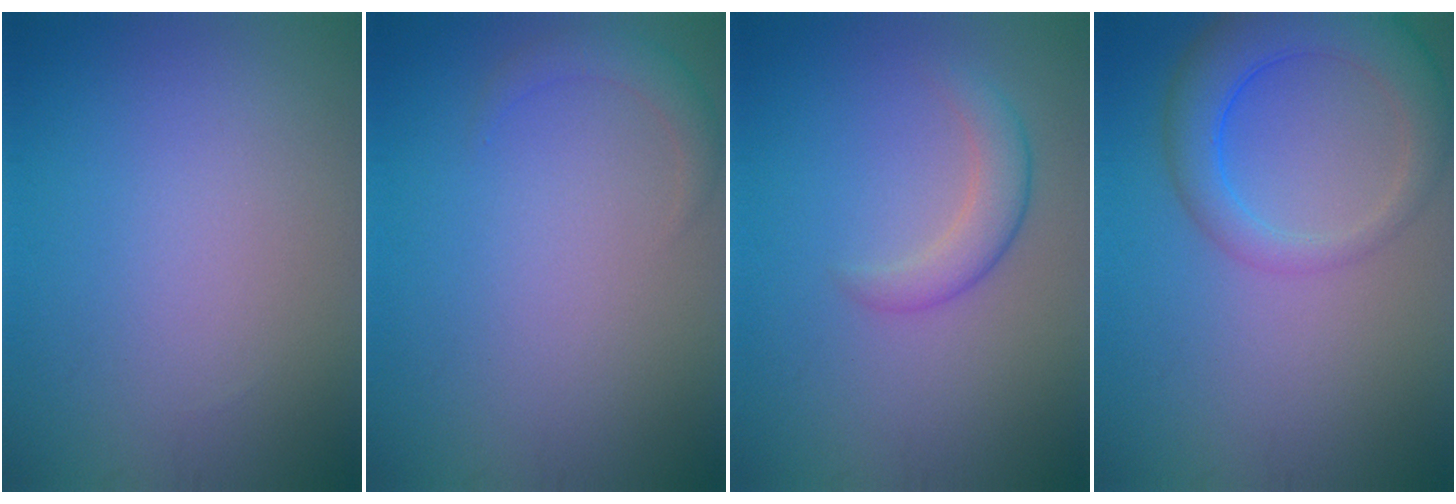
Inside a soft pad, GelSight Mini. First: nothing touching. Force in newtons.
{"total": 1.7, "press": 1.7, "slide": 0.1}
{"total": 2.6, "press": 2.6, "slide": 0.1}
{"total": 5.5, "press": 5.5, "slide": 0.3}